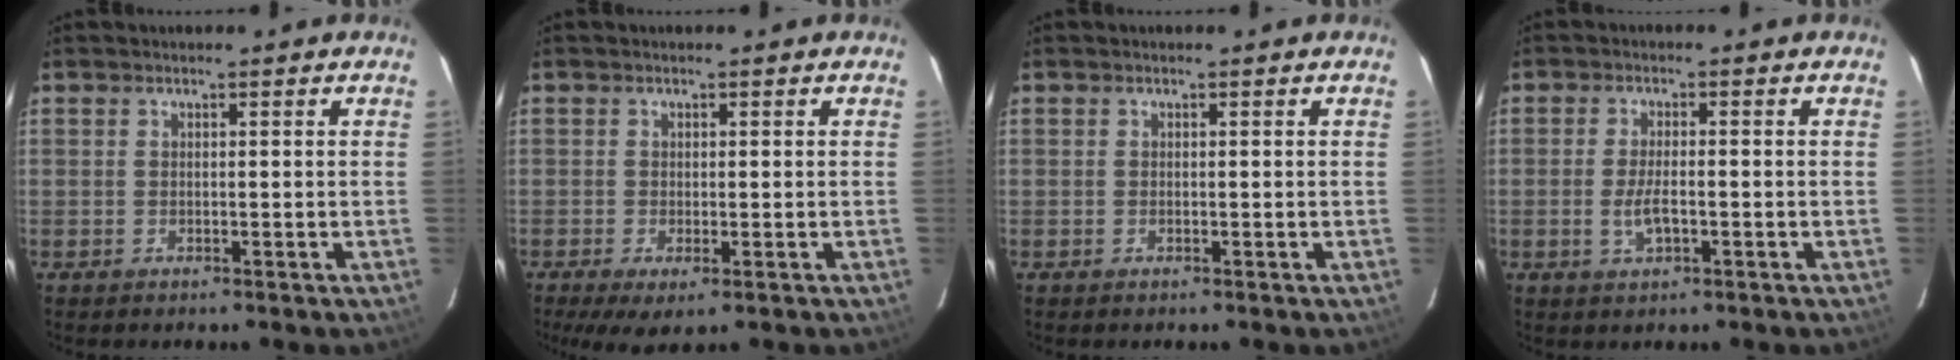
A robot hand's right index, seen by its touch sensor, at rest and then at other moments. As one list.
[{"total": 4.6, "force": [-2.0, 1.8, 3.7], "torque": [-0.076, -0.019, -0.030]}, {"total": 0.0}, {"total": 3.7, "force": [-1.2, 1.2, 3.3], "torque": [-0.068, -0.006, -0.020]}]